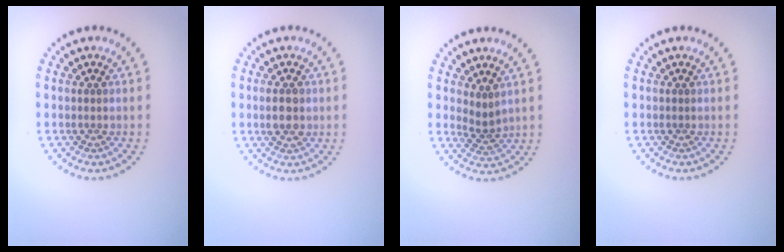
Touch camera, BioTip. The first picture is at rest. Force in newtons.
{"total": 1.9, "press": 1.9, "slide": 0.1}
{"total": 1.8, "press": 1.2, "slide": 1.3}
{"total": 0.0}